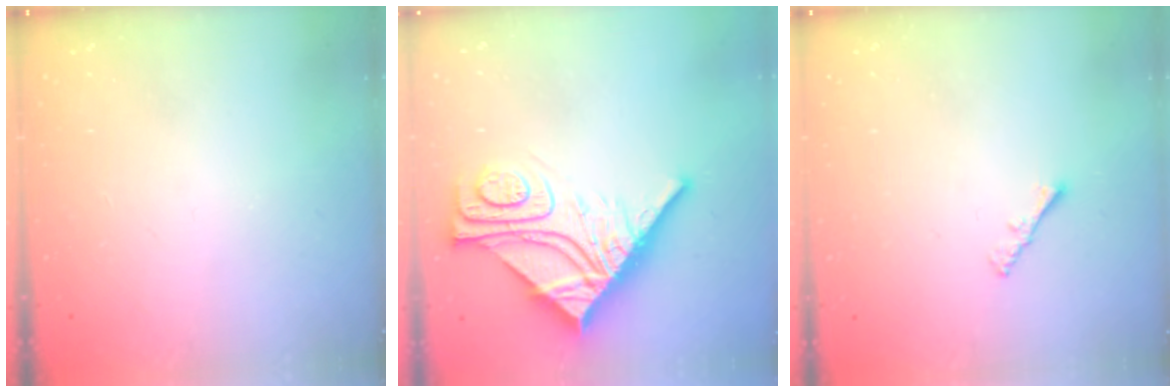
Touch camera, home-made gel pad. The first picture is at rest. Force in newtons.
{"total": 17.5, "press": 17.4, "slide": 1.6}
{"total": 1.3, "press": 1.3, "slide": 0.4}